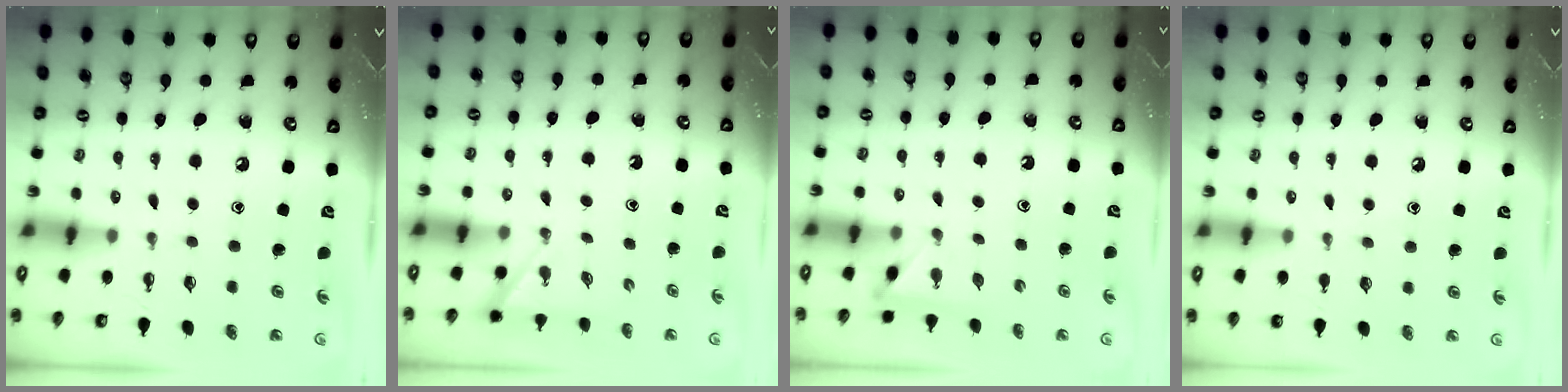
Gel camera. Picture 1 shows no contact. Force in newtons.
{"total": 1.2, "press": 1.2, "slide": 0.1}
{"total": 2.5, "press": 2.4, "slide": 0.3}
{"total": 3.0, "press": 2.9, "slide": 0.4}